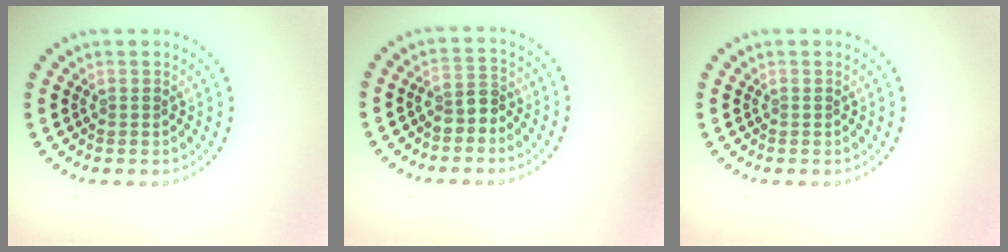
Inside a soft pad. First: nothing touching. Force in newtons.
{"total": 2.1, "press": 2.0, "slide": 0.9}
{"total": 0.0}